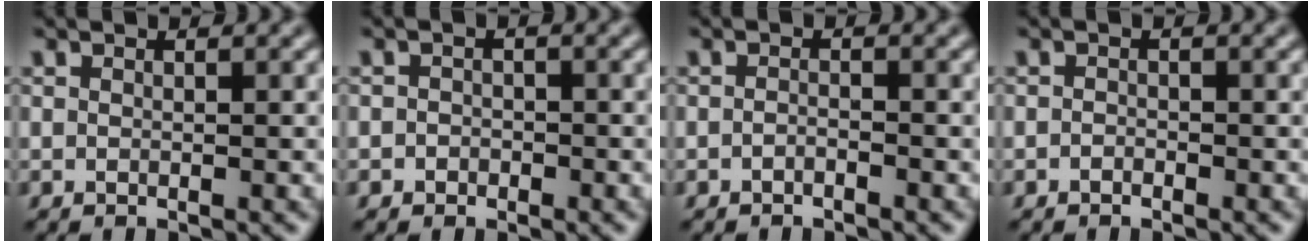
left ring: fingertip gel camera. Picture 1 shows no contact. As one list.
[{"total": 1.2, "force": [-0.4, 1.1, 0.2], "torque": [0.013, 0.000, -0.013]}, {"total": 0.8, "force": [-0.6, 0.2, 0.4], "torque": [-0.008, 0.001, -0.012]}, {"total": 0.5, "force": [-0.4, 0.3, 0.2], "torque": [-0.002, -0.001, -0.009]}]